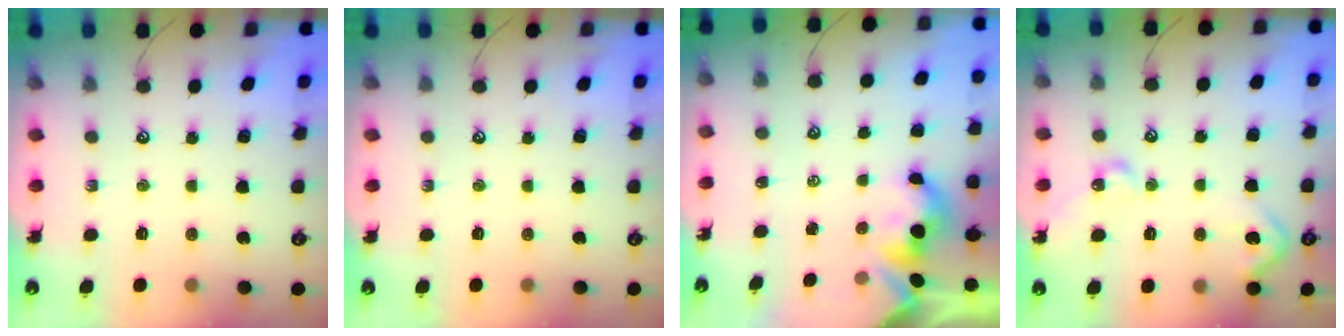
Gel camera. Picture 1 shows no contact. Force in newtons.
{"total": 0.0}
{"total": 1.5, "press": 1.5, "slide": 0.2}
{"total": 9.2, "press": 9.2, "slide": 1.1}